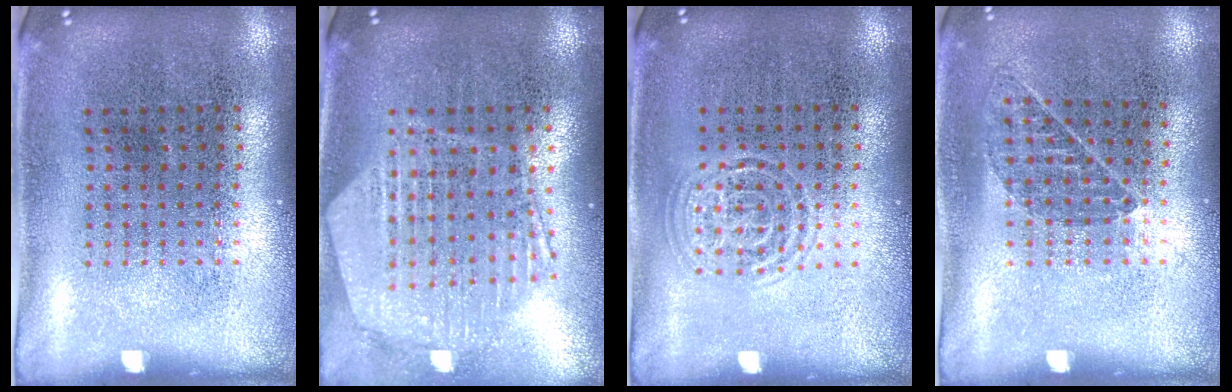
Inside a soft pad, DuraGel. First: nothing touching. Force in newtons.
{"total": 1.4, "press": 1.4, "slide": 0.3}
{"total": 1.0, "press": 1.0, "slide": 0.1}
{"total": 0.9, "press": 0.7, "slide": 0.6}